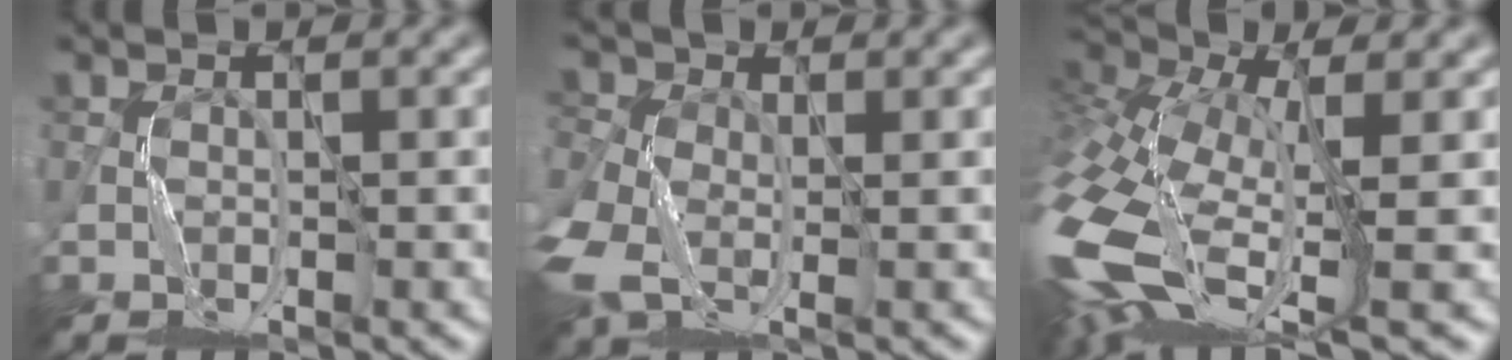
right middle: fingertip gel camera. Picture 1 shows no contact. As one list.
[{"total": 5.3, "force": [-1.2, 3.9, 3.3], "torque": [-0.093, -0.021, -0.028]}, {"total": 13.6, "force": [-3.1, 6.8, 11.3], "torque": [-0.292, -0.014, -0.047]}]